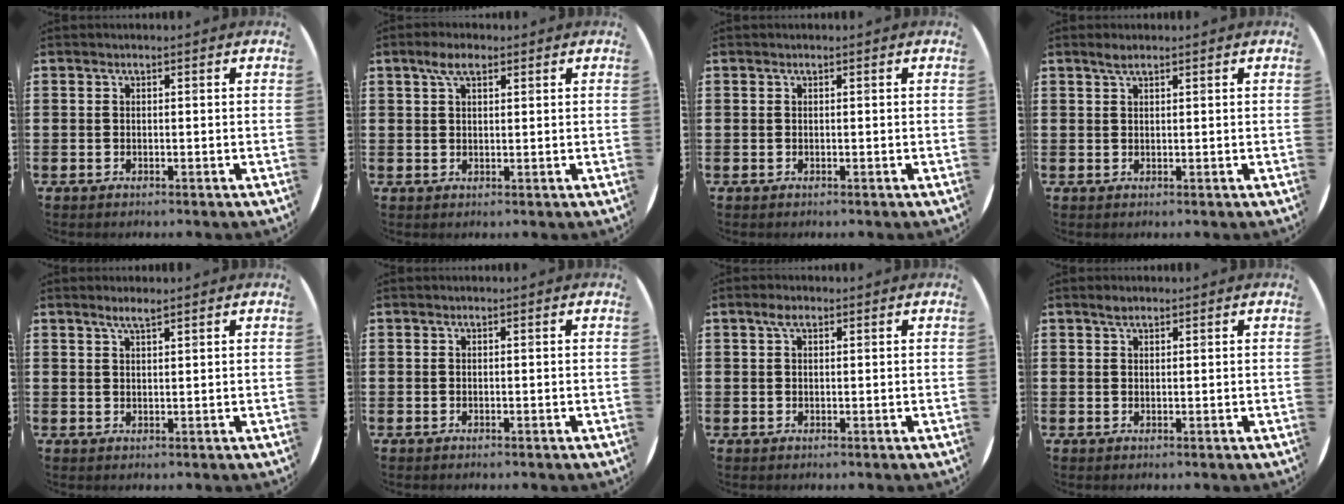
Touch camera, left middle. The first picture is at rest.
{"total": 3.6, "force": [2.3, 1.4, 2.3], "torque": [-0.042, 0.004, 0.039]}
{"total": 0.0}
{"total": 1.4, "force": [1.1, 0.3, 0.8], "torque": [-0.018, 0.003, 0.019]}
{"total": 2.2, "force": [1.8, 0.2, 1.2], "torque": [-0.026, 0.003, 0.032]}
{"total": 0.0}
{"total": 1.9, "force": [1.0, 0.8, 1.3], "torque": [-0.021, 0.003, 0.016]}
{"total": 1.3, "force": [1.0, 0.5, 0.6], "torque": [-0.013, 0.004, 0.018]}